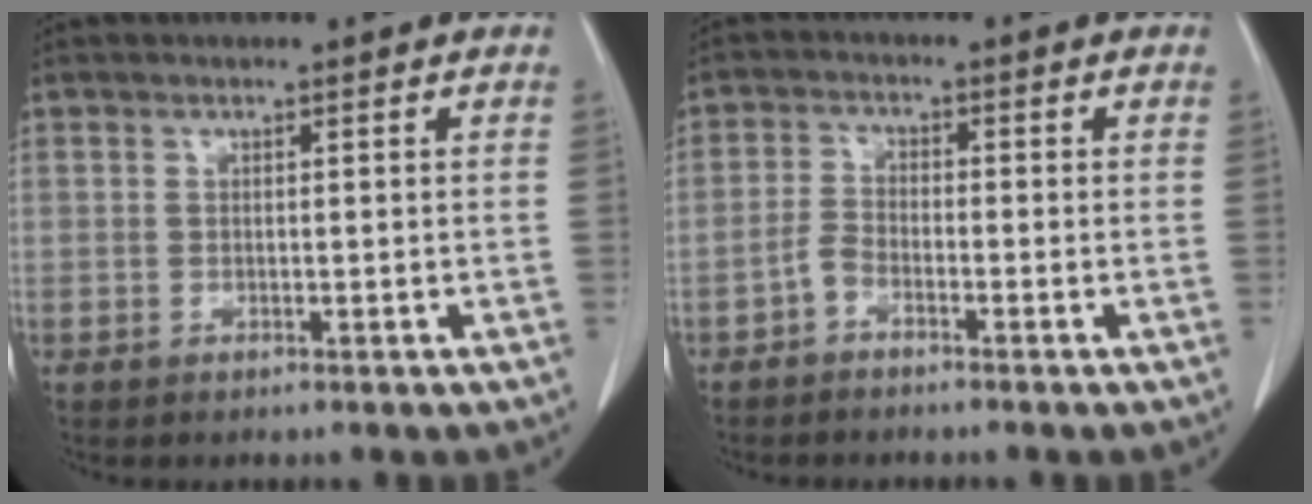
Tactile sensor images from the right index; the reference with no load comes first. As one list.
[{"total": 2.3, "force": [-1.8, 0.8, 1.2], "torque": [-0.029, 0.003, -0.038]}]